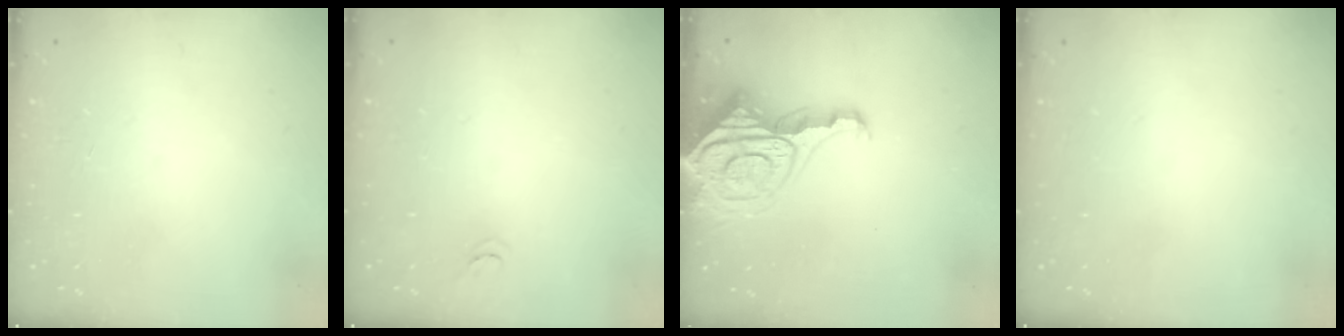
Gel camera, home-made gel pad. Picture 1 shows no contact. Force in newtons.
{"total": 3.2, "press": 3.2, "slide": 0.3}
{"total": 13.0, "press": 12.9, "slide": 1.4}
{"total": 0.0}